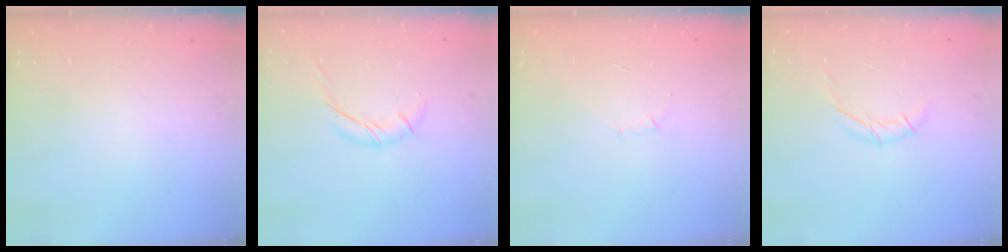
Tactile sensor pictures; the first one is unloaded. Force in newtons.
{"total": 7.3, "press": 7.3, "slide": 0.5}
{"total": 2.8, "press": 2.7, "slide": 0.8}
{"total": 5.6, "press": 5.6, "slide": 0.8}